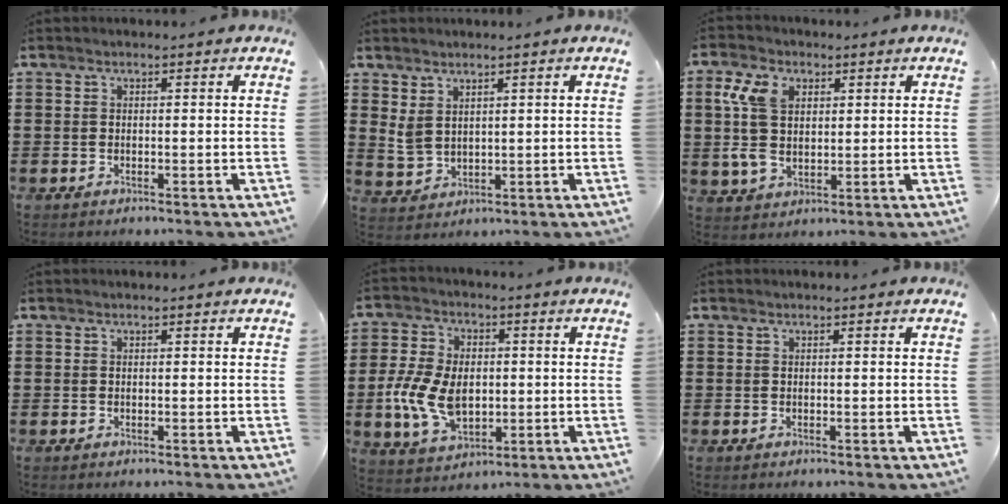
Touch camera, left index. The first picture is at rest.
{"total": 3.2, "force": [1.9, 2.1, 1.5], "torque": [-0.037, 0.007, 0.036]}
{"total": 8.5, "force": [2.2, 5.7, 5.9], "torque": [-0.153, 0.009, 0.035]}
{"total": 0.0}
{"total": 10.0, "force": [-1.2, 6.7, 7.3], "torque": [-0.174, 0.009, -0.023]}
{"total": 0.0}